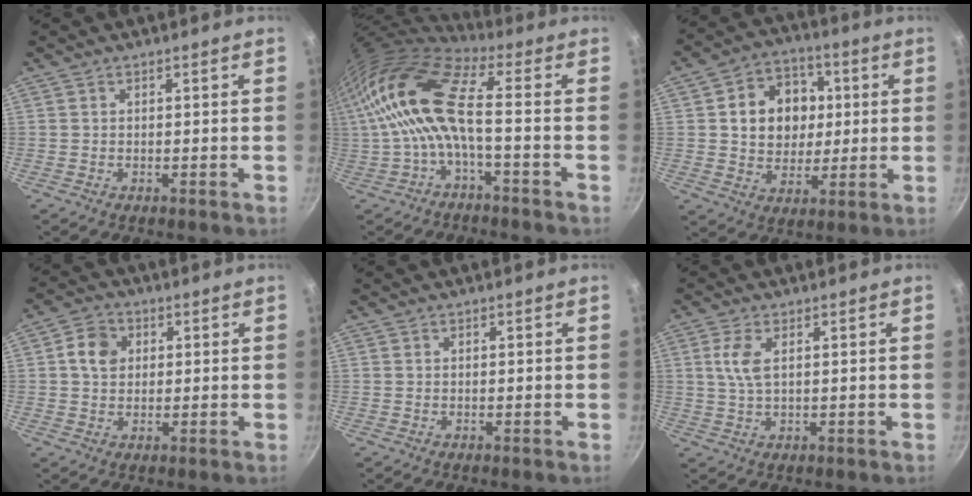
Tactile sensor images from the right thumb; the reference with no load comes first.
{"total": 16.0, "force": [-0.9, 5.6, 15.0], "torque": [-0.324, 0.027, -0.031]}
{"total": 13.6, "force": [2.1, 11.3, 7.2], "torque": [-0.078, 0.007, 0.033]}
{"total": 5.6, "force": [1.3, 4.6, 2.9], "torque": [-0.033, 0.008, 0.015]}
{"total": 0.0}
{"total": 4.5, "force": [1.3, 2.0, 3.8], "torque": [-0.082, -0.002, 0.026]}